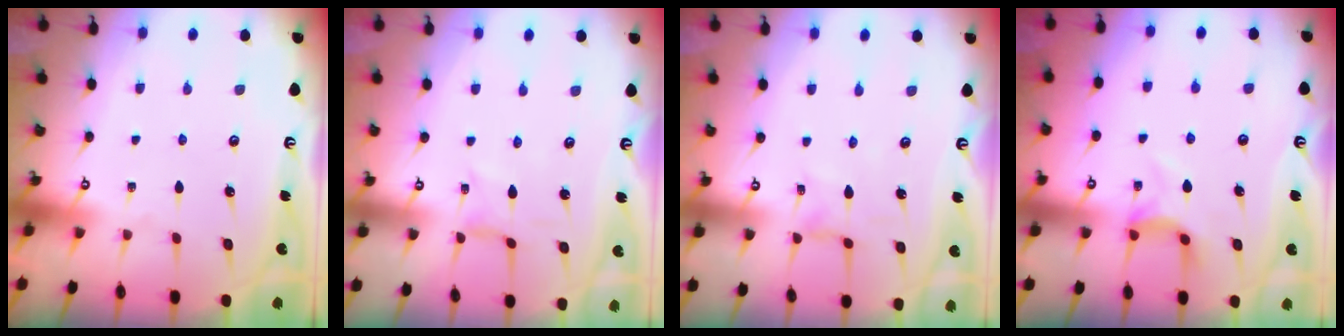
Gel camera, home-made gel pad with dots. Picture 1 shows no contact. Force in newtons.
{"total": 0.0}
{"total": 0.7, "press": 0.7, "slide": 0.3}
{"total": 6.1, "press": 6.0, "slide": 0.9}